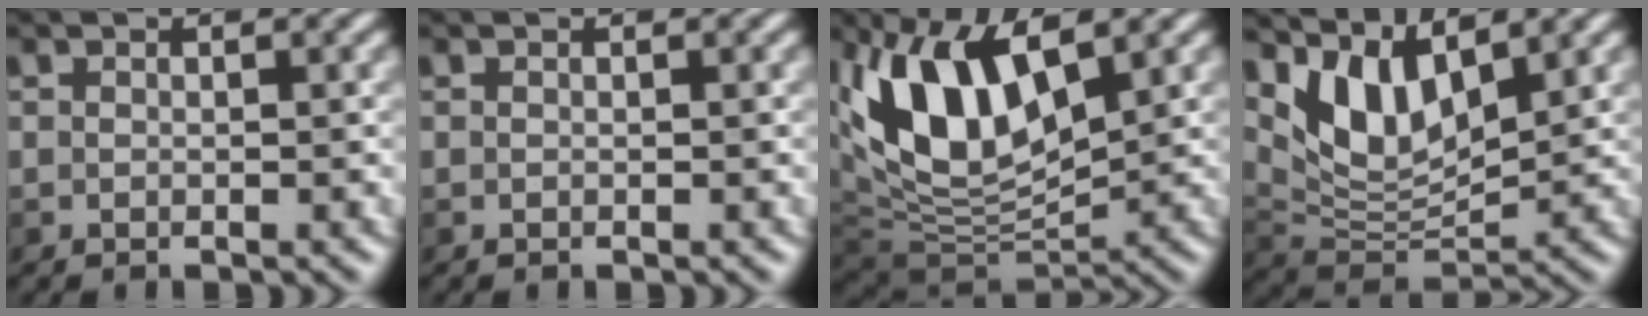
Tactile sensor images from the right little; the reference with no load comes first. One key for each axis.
{"total": 0.0}
{"total": 10.5, "fx": 3.7, "fy": 5.1, "fz": 8.5, "tx": -0.168, "ty": 0.013, "tz": 0.064}
{"total": 5.9, "fx": 3.2, "fy": 2.6, "fz": 4.3, "tx": -0.090, "ty": -0.009, "tz": 0.061}